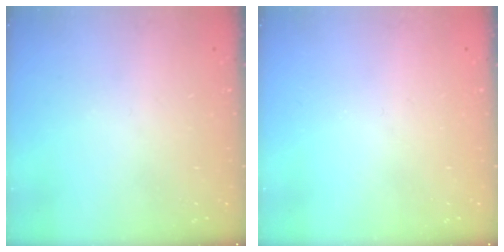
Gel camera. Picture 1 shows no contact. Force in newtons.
{"total": 0.0}